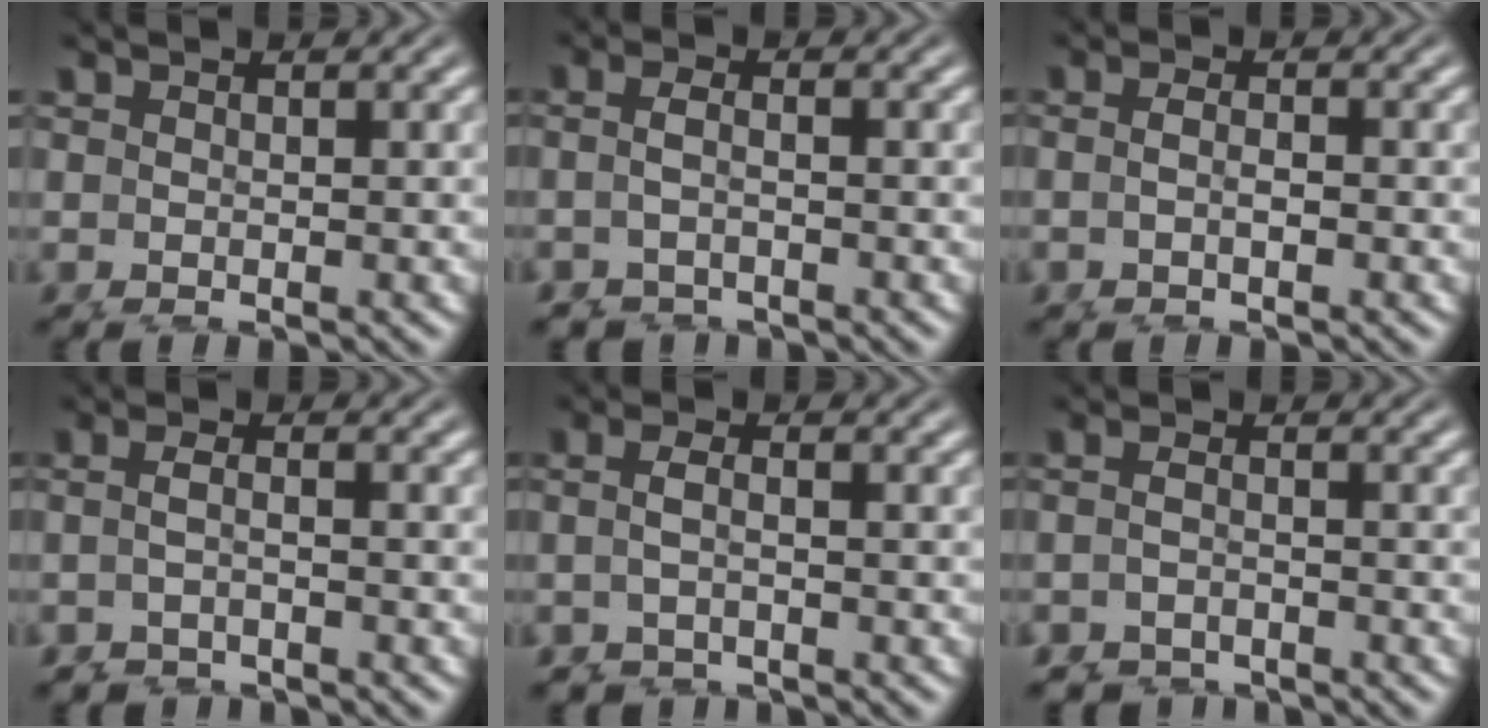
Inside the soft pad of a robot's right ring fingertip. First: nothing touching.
{"total": 2.4, "force": [-1.0, 1.7, 1.3], "torque": [-0.032, -0.004, -0.020]}
{"total": 2.4, "force": [-0.5, 1.1, 2.1], "torque": [-0.036, -0.004, -0.007]}
{"total": 1.9, "force": [-0.9, 1.2, 1.2], "torque": [-0.023, -0.003, -0.018]}
{"total": 2.7, "force": [-0.7, 1.9, 1.8], "torque": [-0.038, -0.003, -0.016]}
{"total": 2.0, "force": [-1.9, 0.7, -0.2], "torque": [-0.002, -0.009, -0.029]}